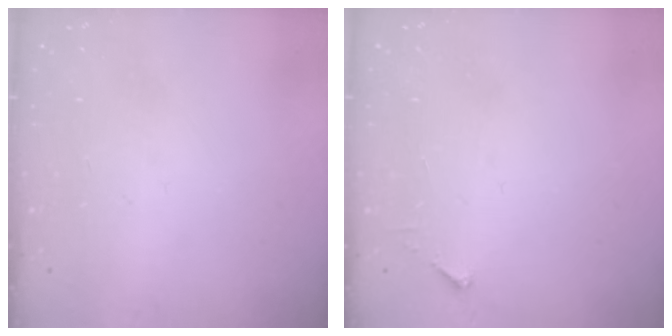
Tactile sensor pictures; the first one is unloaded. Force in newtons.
{"total": 2.5, "press": 2.5, "slide": 0.3}